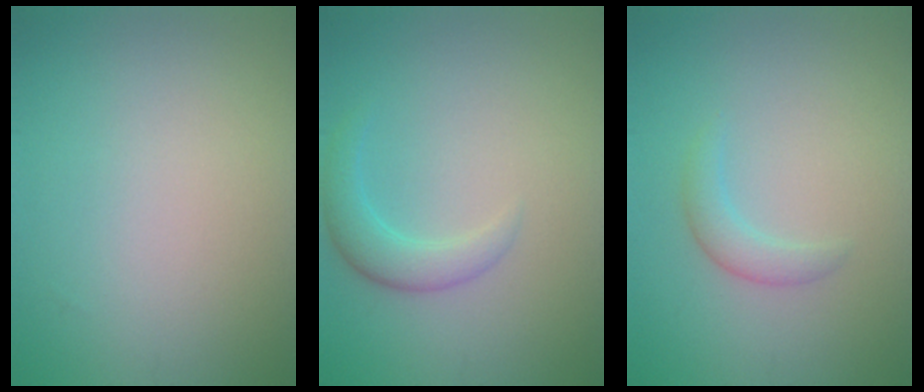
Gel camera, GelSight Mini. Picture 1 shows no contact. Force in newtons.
{"total": 2.5, "press": 2.5, "slide": 0.1}
{"total": 1.7, "press": 1.7, "slide": 0.2}